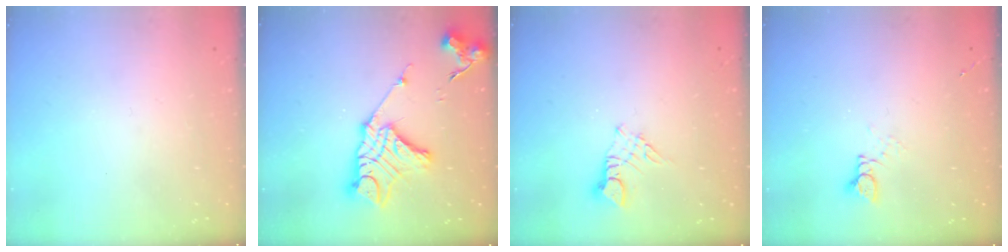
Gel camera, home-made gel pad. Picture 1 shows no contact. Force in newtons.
{"total": 15.1, "press": 15.1, "slide": 1.2}
{"total": 3.3, "press": 3.2, "slide": 0.3}
{"total": 2.6, "press": 2.6, "slide": 0.3}